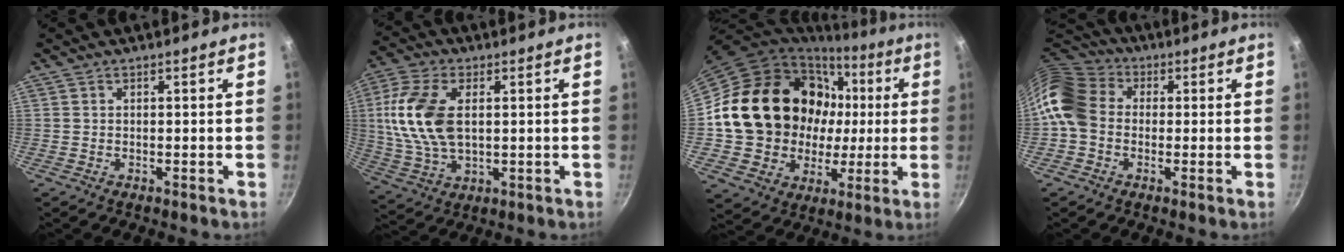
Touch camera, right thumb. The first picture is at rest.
{"total": 14.7, "force": [2.2, 8.4, 11.9], "torque": [-0.236, 0.000, 0.041]}
{"total": 23.1, "force": [3.0, 19.1, 12.6], "torque": [-0.190, 0.034, 0.071]}
{"total": 11.3, "force": [-0.3, 9.2, 6.6], "torque": [-0.109, 0.022, -0.029]}